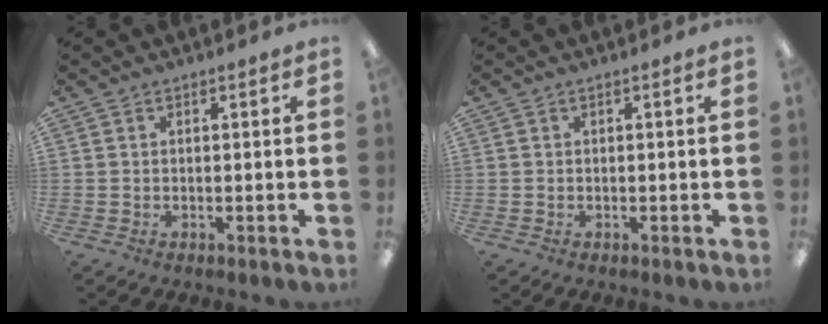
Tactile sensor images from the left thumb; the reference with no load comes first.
{"total": 0.0}